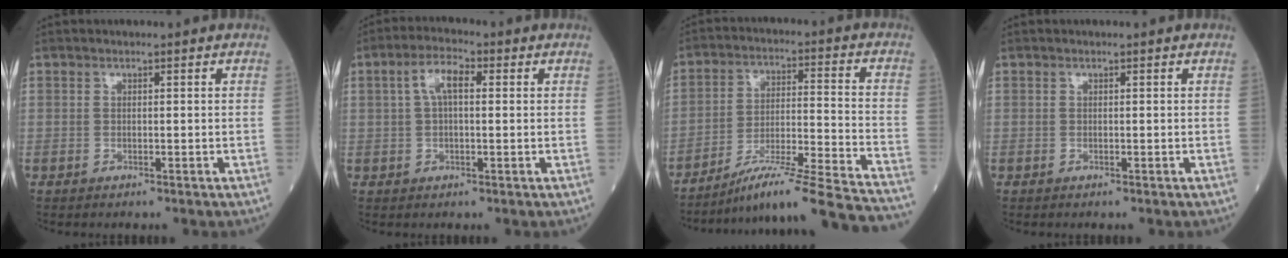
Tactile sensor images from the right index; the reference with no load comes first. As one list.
[{"total": 5.0, "force": [1.2, 1.8, 4.5], "torque": [-0.094, 0.020, 0.022]}, {"total": 21.6, "force": [-19.2, -1.9, 9.6], "torque": [-0.121, -0.015, -0.290]}, {"total": 0.0}]